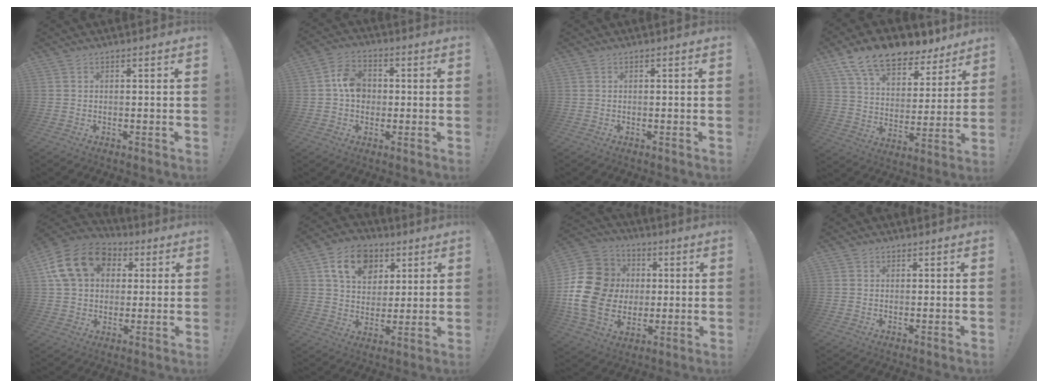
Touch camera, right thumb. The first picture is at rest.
{"total": 9.2, "force": [0.1, 7.4, 5.5], "torque": [-0.080, 0.017, 0.006]}
{"total": 0.0}
{"total": 14.7, "force": [11.2, 7.0, 6.4], "torque": [-0.109, -0.081, 0.202]}
{"total": 18.2, "force": [6.4, 13.8, 10.0], "torque": [-0.163, -0.007, 0.124]}
{"total": 14.3, "force": [6.4, 10.5, 7.3], "torque": [-0.104, -0.022, 0.122]}
{"total": 20.9, "force": [0.3, 17.6, 11.2], "torque": [-0.205, 0.017, 0.037]}
{"total": 1.1, "force": [0.8, 0.8, 0.1], "torque": [0.005, -0.002, 0.015]}